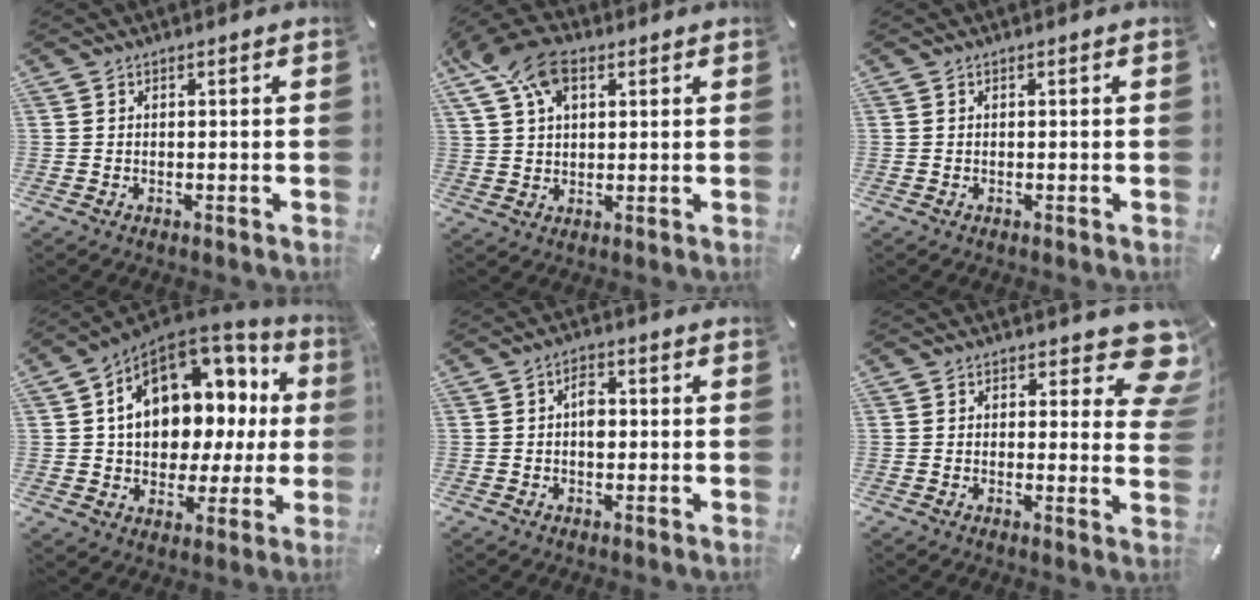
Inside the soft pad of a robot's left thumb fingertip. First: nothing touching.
{"total": 11.9, "force": [5.4, 7.3, 7.7], "torque": [-0.170, -0.004, 0.099]}
{"total": 0.0}
{"total": 16.3, "force": [4.5, 11.6, 10.5], "torque": [-0.159, -0.026, 0.085]}
{"total": 3.8, "force": [-0.1, 2.5, 2.9], "torque": [-0.039, 0.002, -0.005]}
{"total": 8.7, "force": [5.1, 4.1, 5.8], "torque": [-0.055, -0.035, 0.085]}